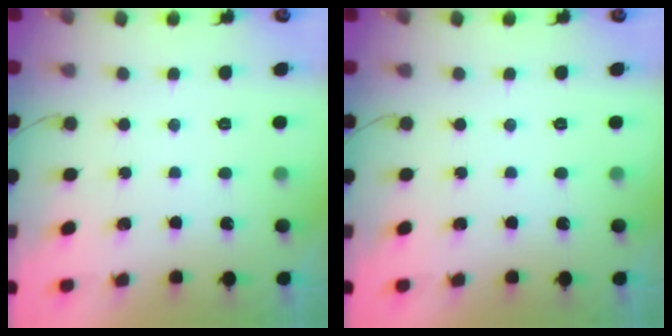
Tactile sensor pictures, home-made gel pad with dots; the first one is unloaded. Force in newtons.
{"total": 0.0}